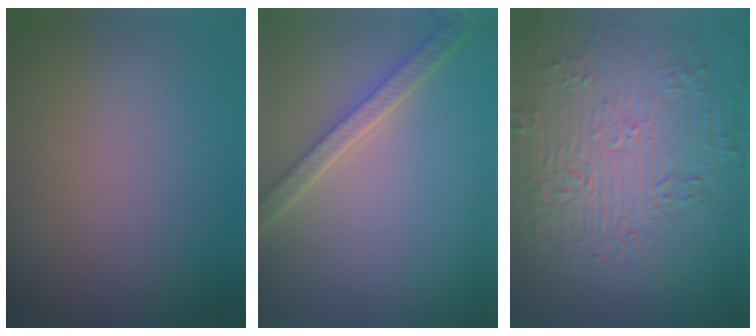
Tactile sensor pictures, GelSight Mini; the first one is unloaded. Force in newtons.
{"total": 3.6, "press": 3.2, "slide": 1.6}
{"total": 11.7, "press": 7.8, "slide": 8.6}